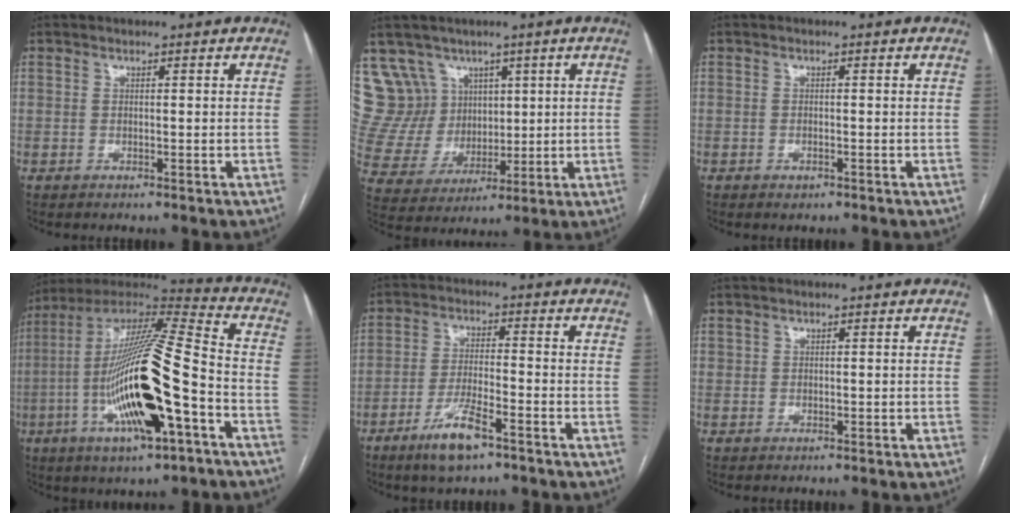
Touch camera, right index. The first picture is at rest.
{"total": 11.4, "force": [6.8, 9.1, 1.5], "torque": [-0.049, 0.051, 0.149]}
{"total": 0.9, "force": [-0.5, 0.4, 0.5], "torque": [-0.010, -0.001, -0.004]}
{"total": 23.1, "force": [-6.4, 3.4, 22.0], "torque": [-0.436, -0.020, -0.111]}
{"total": 7.5, "force": [-4.8, 1.3, 5.7], "torque": [-0.114, -0.010, -0.085]}
{"total": 0.8, "force": [0.4, 0.7, 0.2], "torque": [0.001, 0.002, 0.007]}